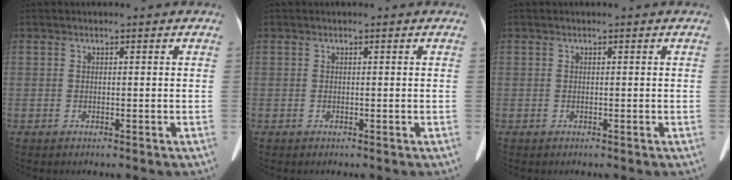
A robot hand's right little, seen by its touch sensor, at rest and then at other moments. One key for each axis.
{"total": 0.0}
{"total": 0.0}